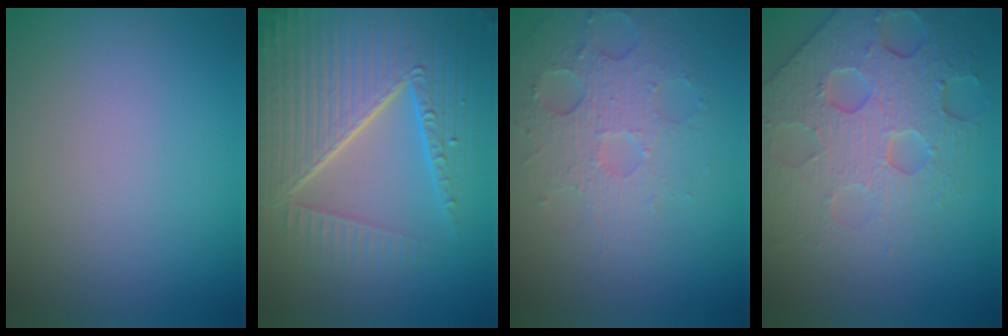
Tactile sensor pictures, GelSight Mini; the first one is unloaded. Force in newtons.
{"total": 8.9, "press": 6.1, "slide": 6.5}
{"total": 3.5, "press": 3.2, "slide": 1.5}
{"total": 7.1, "press": 5.5, "slide": 4.5}